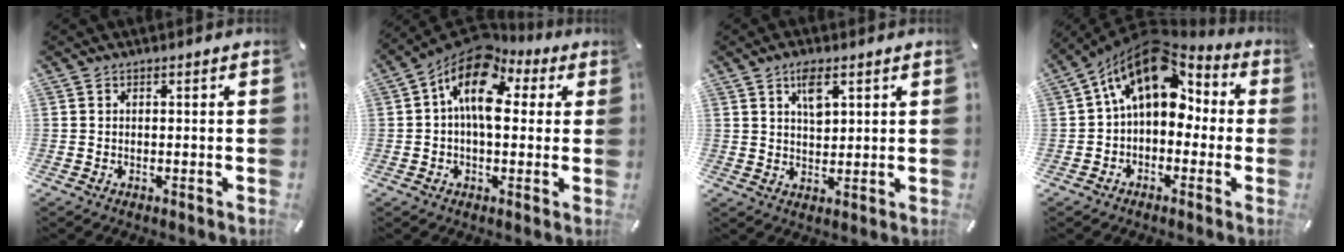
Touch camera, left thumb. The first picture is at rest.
{"total": 13.9, "force": [3.9, 8.2, 10.5], "torque": [-0.188, -0.022, 0.067]}
{"total": 5.3, "force": [2.6, 2.8, 3.7], "torque": [-0.055, -0.004, 0.041]}
{"total": 15.8, "force": [5.2, 10.1, 11.0], "torque": [-0.189, -0.033, 0.084]}